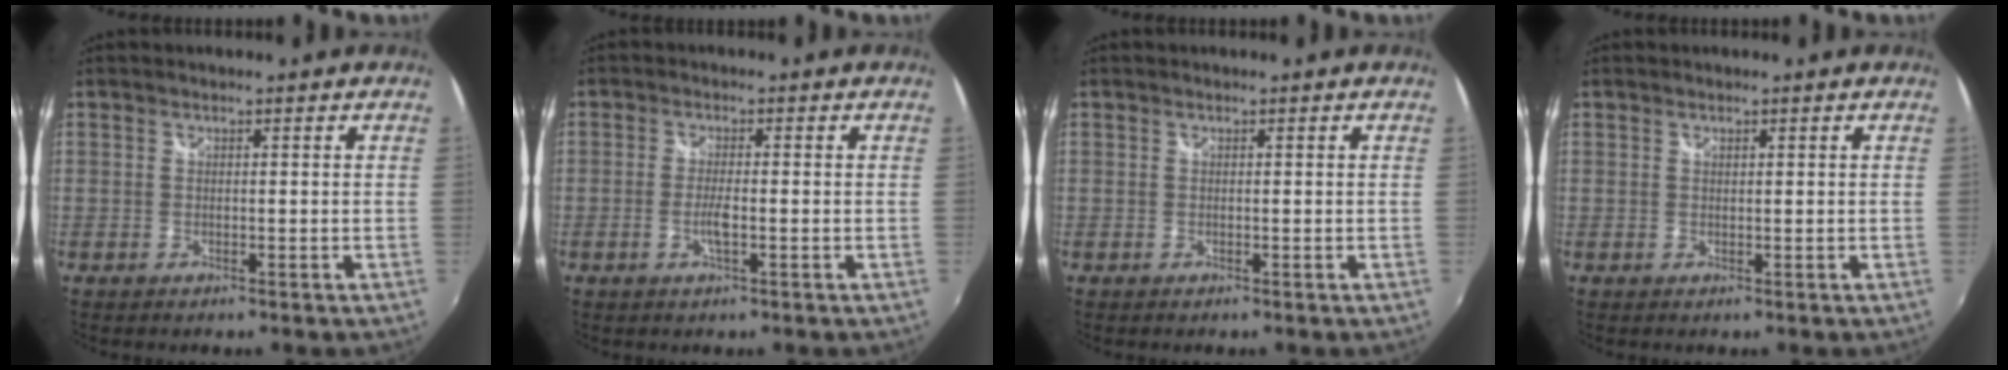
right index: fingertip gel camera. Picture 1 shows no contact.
{"total": 2.9, "force": [-0.9, 0.5, 2.7], "torque": [-0.054, -0.003, -0.018]}
{"total": 0.0}
{"total": 0.0}